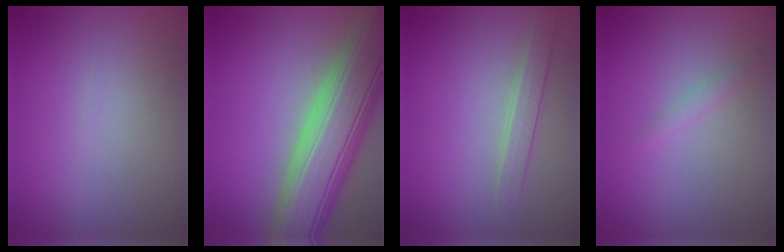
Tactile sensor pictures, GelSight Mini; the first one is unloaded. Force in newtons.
{"total": 12.1, "press": 12.1, "slide": 0.7}
{"total": 1.8, "press": 1.8, "slide": 0.1}
{"total": 0.8, "press": 0.8, "slide": 0.0}